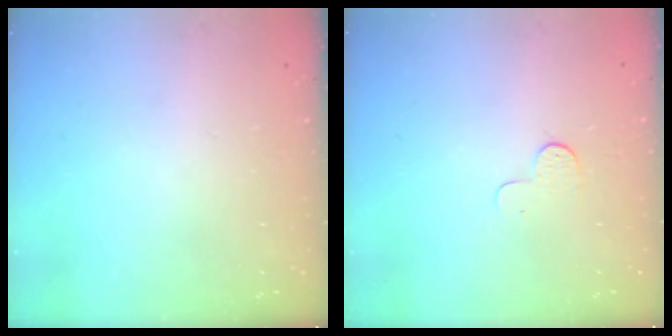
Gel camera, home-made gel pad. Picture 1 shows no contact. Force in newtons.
{"total": 4.0, "press": 4.0, "slide": 0.5}